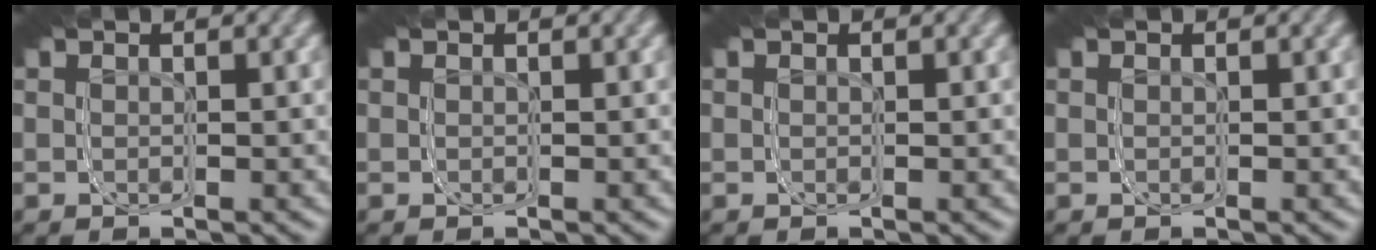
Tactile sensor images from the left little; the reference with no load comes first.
{"total": 0.0}
{"total": 0.0}
{"total": 0.0}